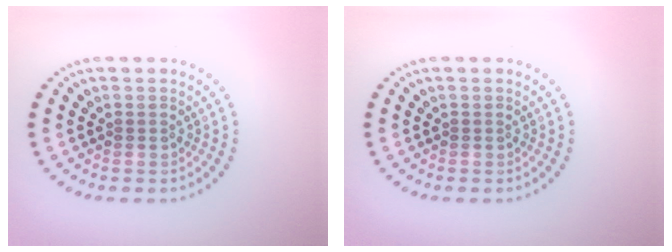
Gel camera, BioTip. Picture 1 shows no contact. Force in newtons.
{"total": 0.0}